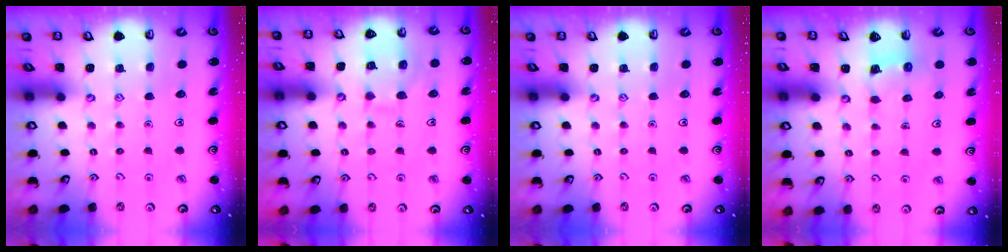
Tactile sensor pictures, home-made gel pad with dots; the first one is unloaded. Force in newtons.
{"total": 8.2, "press": 8.1, "slide": 0.9}
{"total": 0.0}
{"total": 3.4, "press": 3.3, "slide": 0.6}